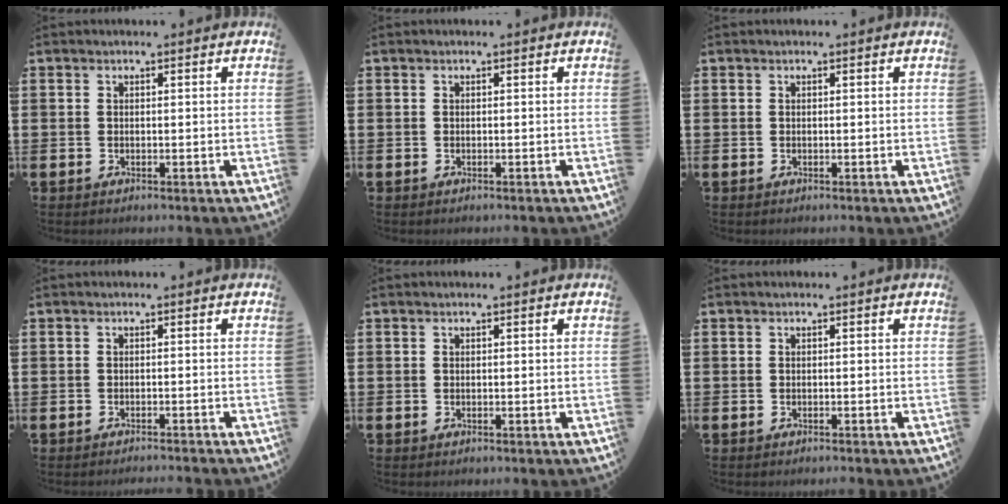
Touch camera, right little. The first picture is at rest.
{"total": 0.0}
{"total": 0.0}
{"total": 0.8, "force": [-0.8, -0.2, 0.0], "torque": [0.001, 0.000, -0.017]}
{"total": 0.0}
{"total": 0.0}